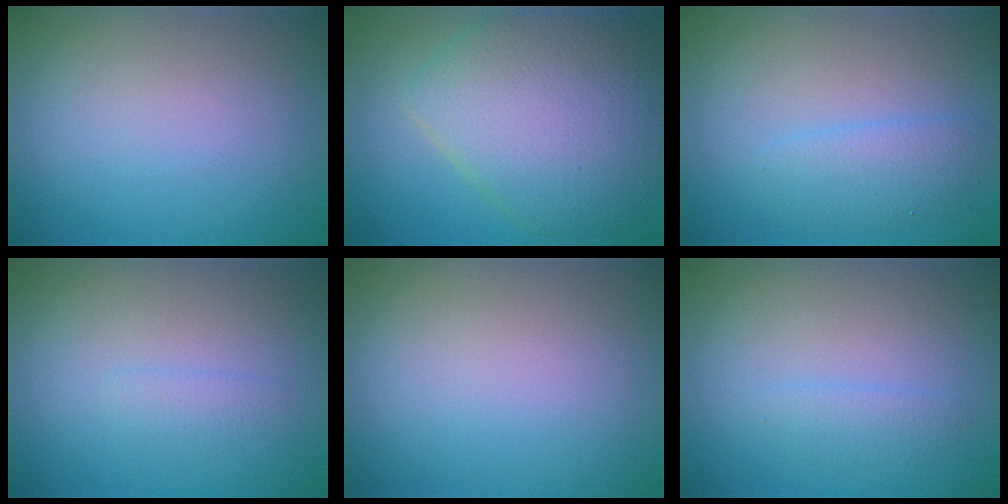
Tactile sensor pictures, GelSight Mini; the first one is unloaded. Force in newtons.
{"total": 9.7, "press": 9.7, "slide": 0.4}
{"total": 2.4, "press": 2.4, "slide": 0.1}
{"total": 1.0, "press": 1.0, "slide": 0.1}
{"total": 0.0}
{"total": 1.2, "press": 1.2, "slide": 0.1}